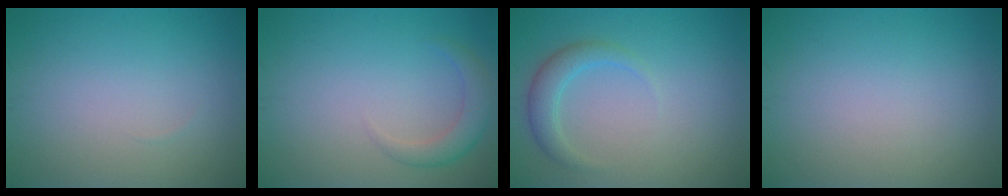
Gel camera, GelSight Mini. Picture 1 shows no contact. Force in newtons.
{"total": 2.4, "press": 2.4, "slide": 0.4}
{"total": 2.4, "press": 2.4, "slide": 0.1}
{"total": 0.0}